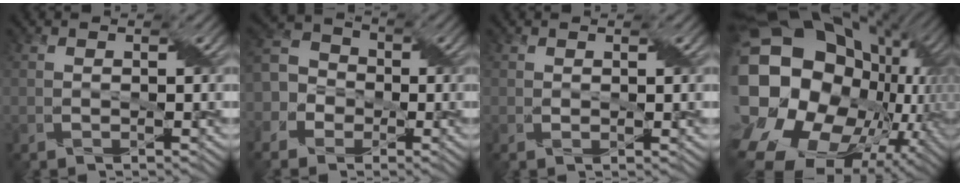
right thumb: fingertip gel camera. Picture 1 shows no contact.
{"total": 7.0, "force": [-1.6, 6.3, 2.6], "torque": [-0.086, 0.005, -0.061]}
{"total": 1.1, "force": [0.4, 0.4, 0.9], "torque": [-0.016, 0.000, 0.010]}
{"total": 24.2, "force": [-0.5, 19.0, 15.1], "torque": [-0.293, -0.035, -0.044]}